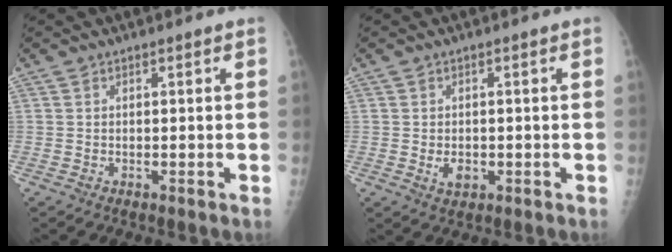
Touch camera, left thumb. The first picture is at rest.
{"total": 2.9, "force": [-0.7, 2.1, 1.9], "torque": [-0.022, 0.000, -0.005]}